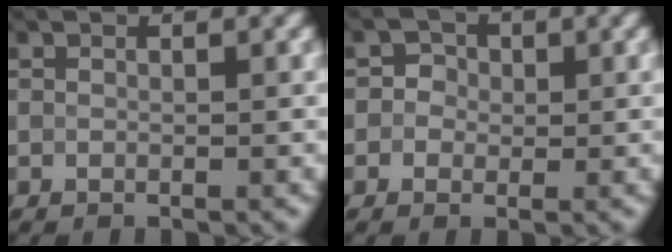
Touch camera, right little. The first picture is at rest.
{"total": 1.6, "force": [0.3, 1.5, 0.4], "torque": [0.006, 0.004, -0.003]}